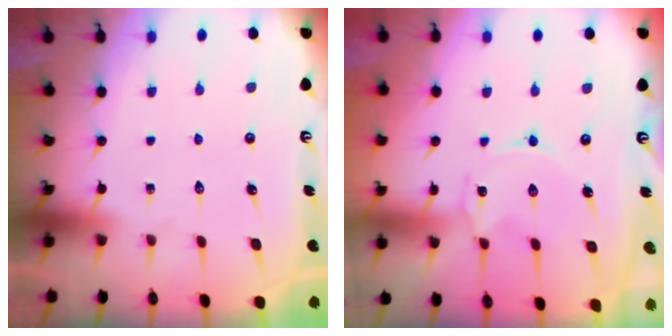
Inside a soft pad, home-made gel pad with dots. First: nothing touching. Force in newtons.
{"total": 0.0}